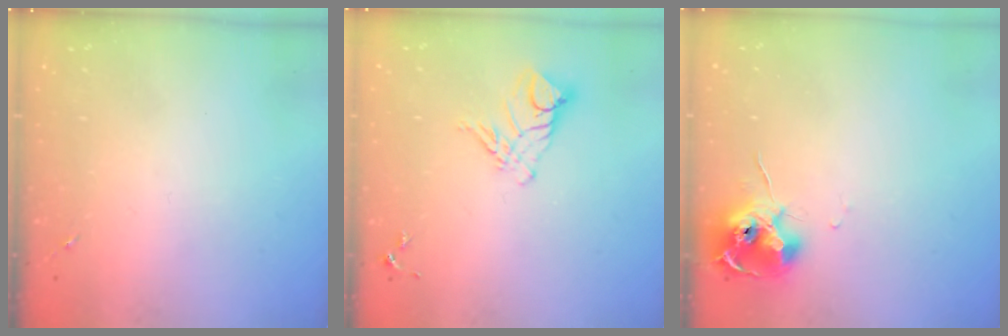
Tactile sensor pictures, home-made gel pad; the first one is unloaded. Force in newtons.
{"total": 10.4, "press": 10.3, "slide": 0.7}
{"total": 10.6, "press": 10.5, "slide": 0.8}